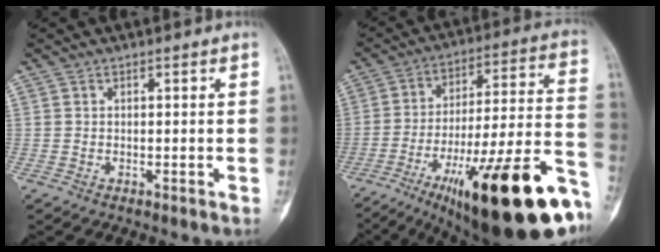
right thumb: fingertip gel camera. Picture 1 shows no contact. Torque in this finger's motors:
{"motor_torque": [3.41, 1.60, 1.98, -0.78, 0.58]}